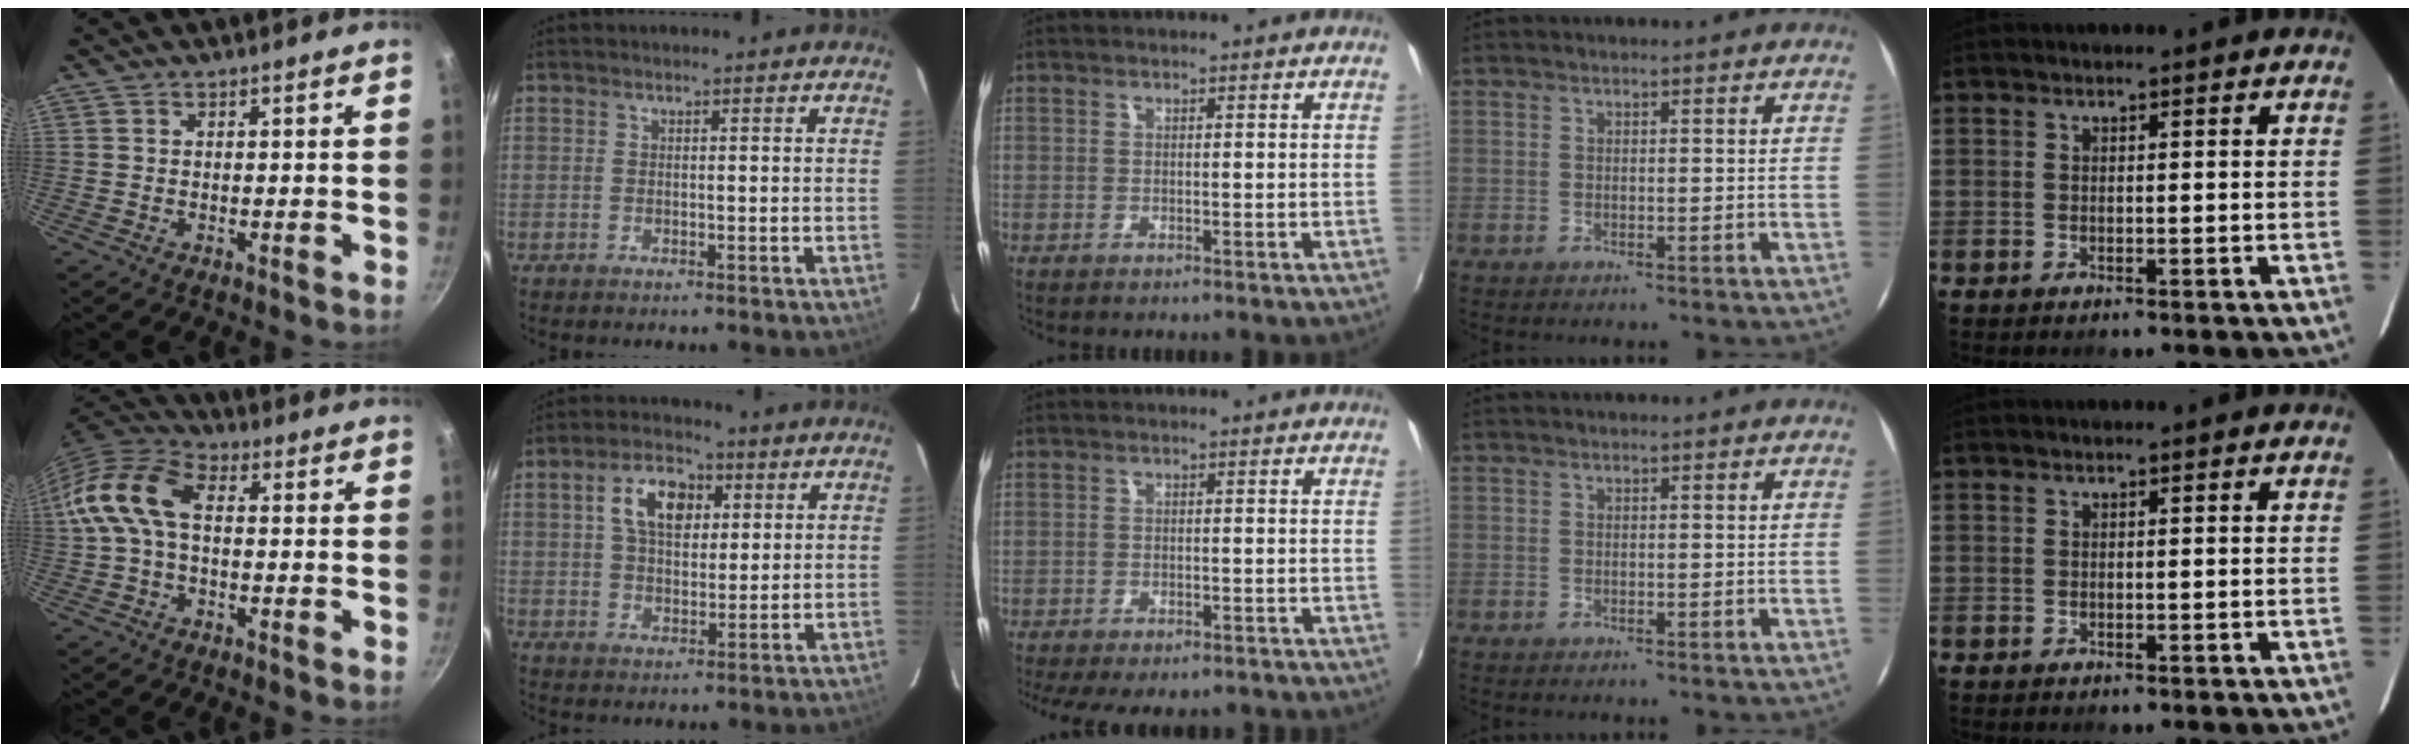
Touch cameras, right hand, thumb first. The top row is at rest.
{"thumb": {"total": 11.0, "force": [0.4, 6.8, 8.7], "torque": [-0.165, 0.034, -0.012]}, "index": {"total": 9.2, "force": [2.9, 5.5, 6.7], "torque": [-0.118, 0.024, 0.051]}, "middle": {"total": 10.3, "force": [-8.5, 2.9, 5.0], "torque": [-0.108, -0.029, -0.120]}}